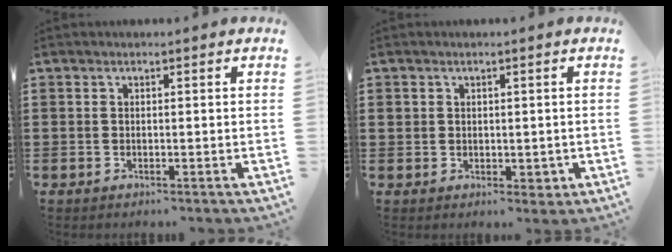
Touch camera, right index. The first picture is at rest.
{"total": 2.1, "force": [0.5, 1.8, 1.0], "torque": [-0.022, 0.007, 0.008]}